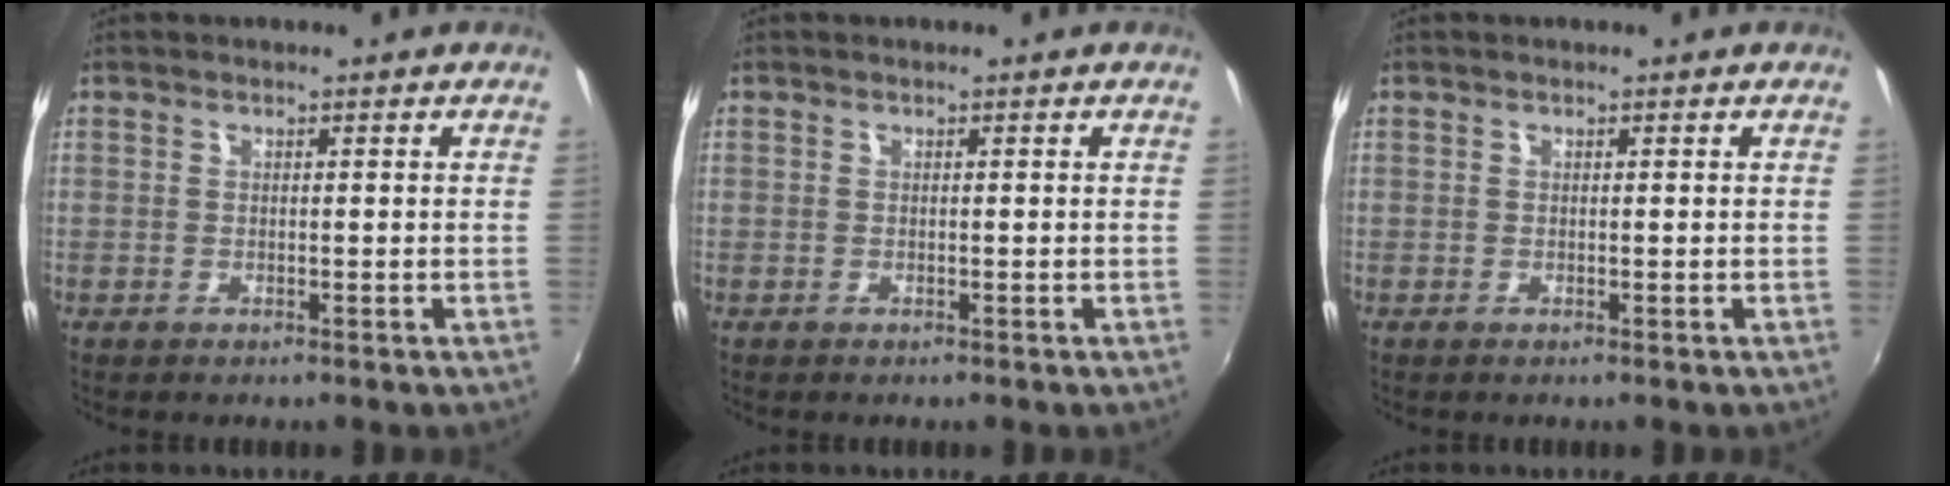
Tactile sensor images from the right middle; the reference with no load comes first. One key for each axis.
{"total": 0.0}
{"total": 0.0}